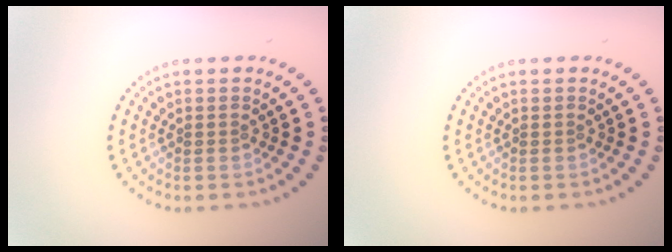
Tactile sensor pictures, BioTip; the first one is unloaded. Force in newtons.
{"total": 0.0}